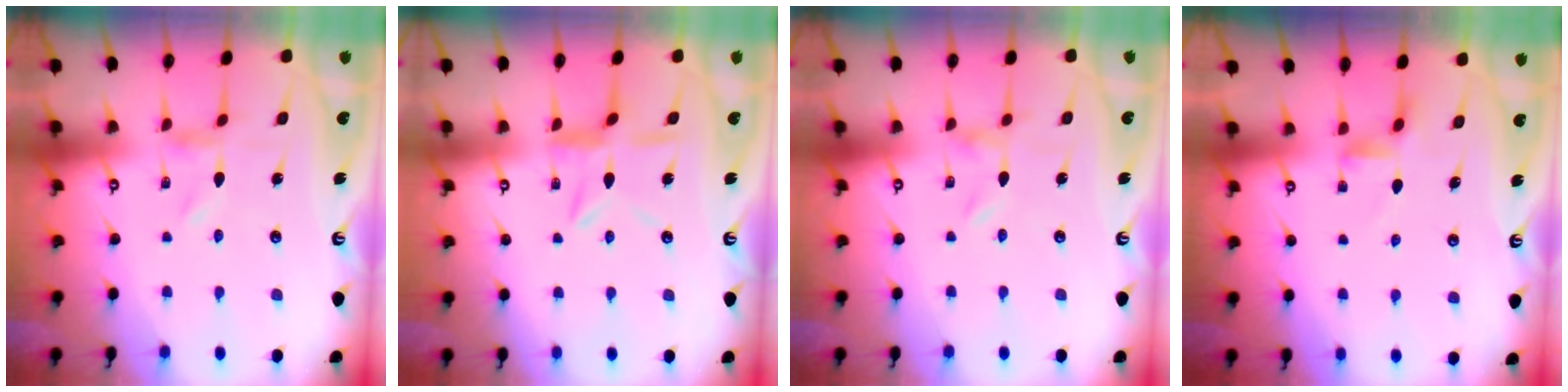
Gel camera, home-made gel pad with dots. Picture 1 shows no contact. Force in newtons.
{"total": 7.9, "press": 7.9, "slide": 0.7}
{"total": 0.0}
{"total": 3.0, "press": 2.9, "slide": 0.5}